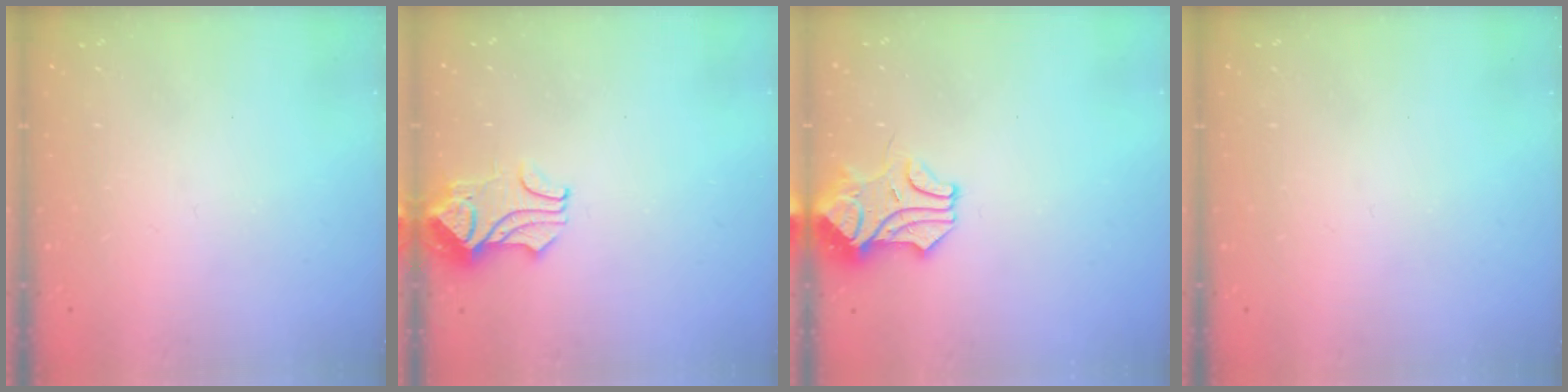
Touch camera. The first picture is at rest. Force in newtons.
{"total": 2.1, "press": 2.0, "slide": 0.7}
{"total": 1.1, "press": 0.5, "slide": 1.0}
{"total": 0.0}